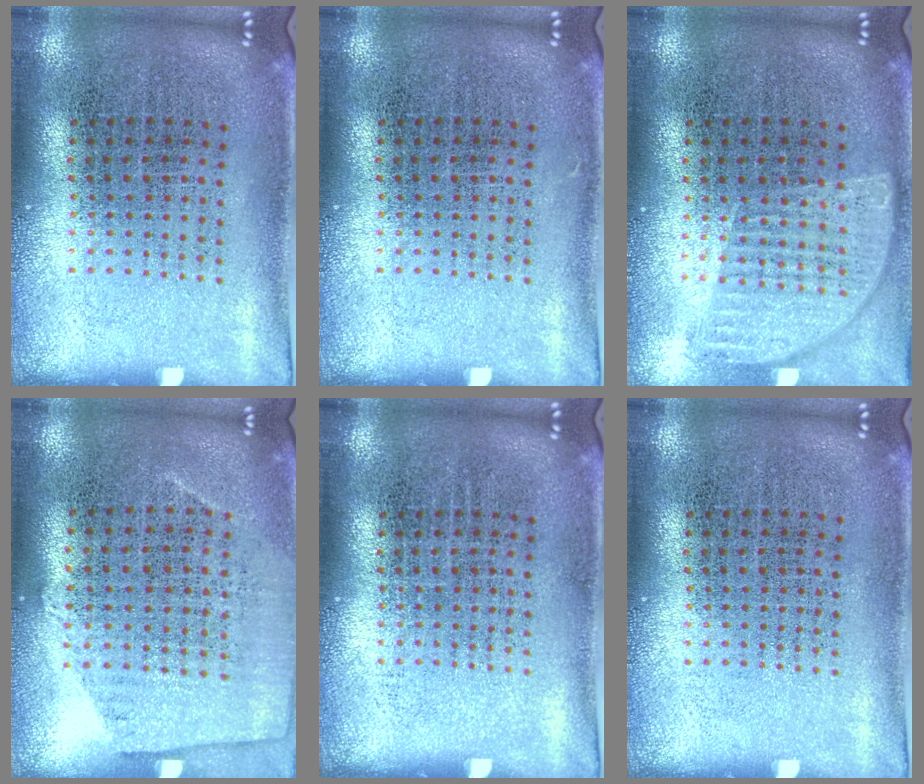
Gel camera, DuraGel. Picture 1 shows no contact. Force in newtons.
{"total": 0.0}
{"total": 0.9, "press": 0.9, "slide": 0.0}
{"total": 0.7, "press": 0.4, "slide": 0.5}
{"total": 0.0}
{"total": 0.0}